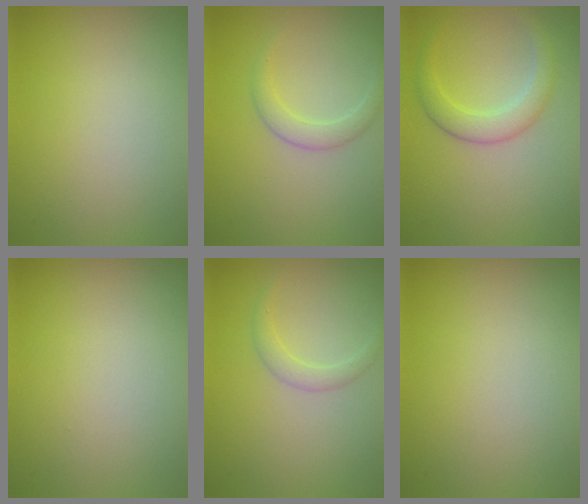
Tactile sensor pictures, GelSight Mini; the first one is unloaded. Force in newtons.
{"total": 1.8, "press": 1.8, "slide": 0.2}
{"total": 2.8, "press": 2.8, "slide": 0.2}
{"total": 0.0}
{"total": 1.5, "press": 1.5, "slide": 0.1}
{"total": 0.0}